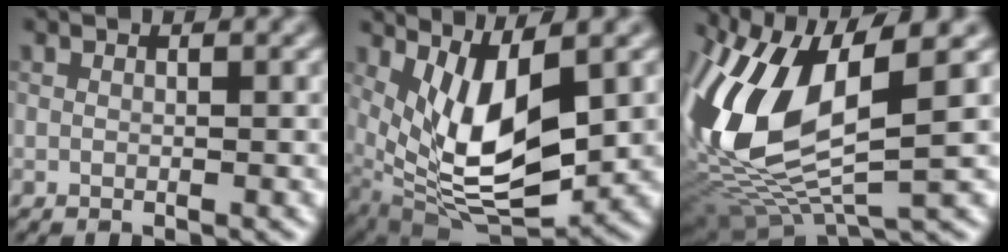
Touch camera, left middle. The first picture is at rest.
{"total": 8.4, "force": [1.3, 3.3, 7.6], "torque": [-0.158, -0.015, 0.040]}
{"total": 12.3, "force": [0.8, 5.1, 11.1], "torque": [-0.262, -0.002, 0.024]}